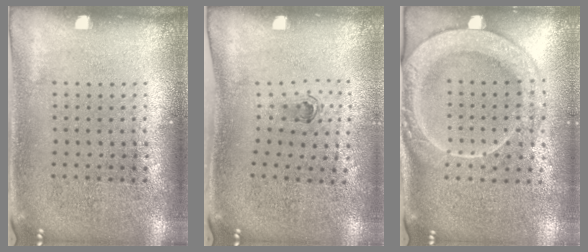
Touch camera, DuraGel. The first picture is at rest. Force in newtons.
{"total": 0.6, "press": 0.4, "slide": 0.5}
{"total": 2.3, "press": 2.2, "slide": 0.9}